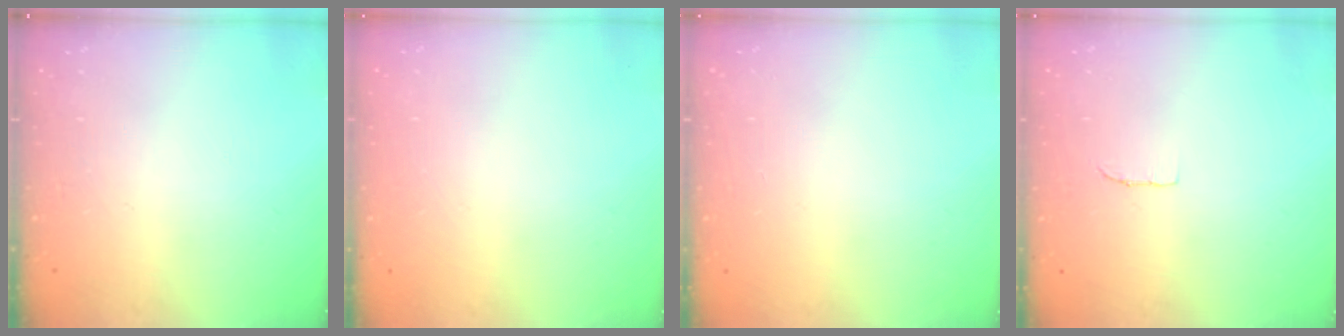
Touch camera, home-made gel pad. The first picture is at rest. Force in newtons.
{"total": 0.0}
{"total": 0.0}
{"total": 3.4, "press": 3.4, "slide": 0.2}